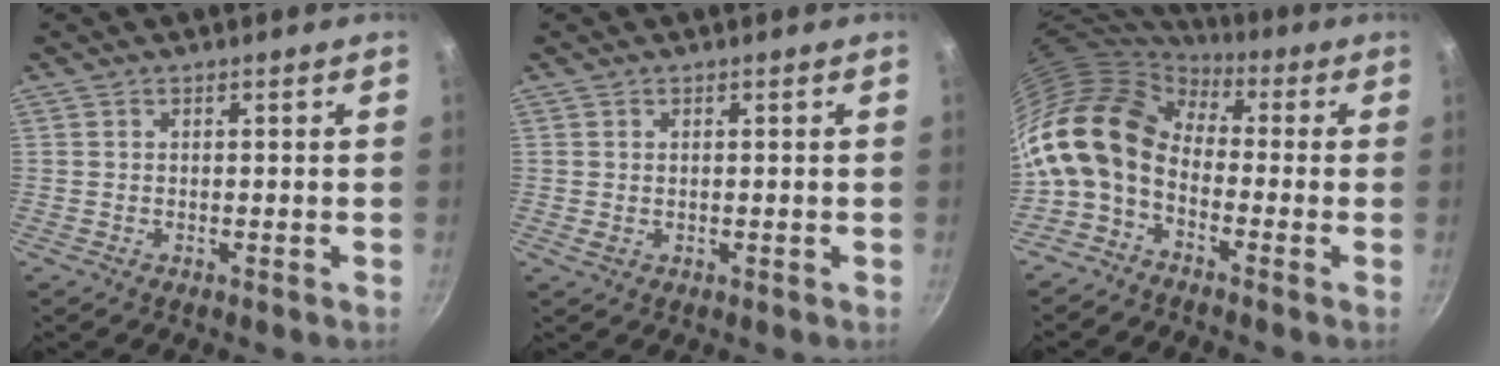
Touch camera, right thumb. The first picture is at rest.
{"total": 1.1, "force": [0.2, 0.8, 0.8], "torque": [-0.009, -0.004, 0.004]}
{"total": 14.1, "force": [-1.0, 9.8, 10.0], "torque": [-0.182, 0.030, -0.041]}